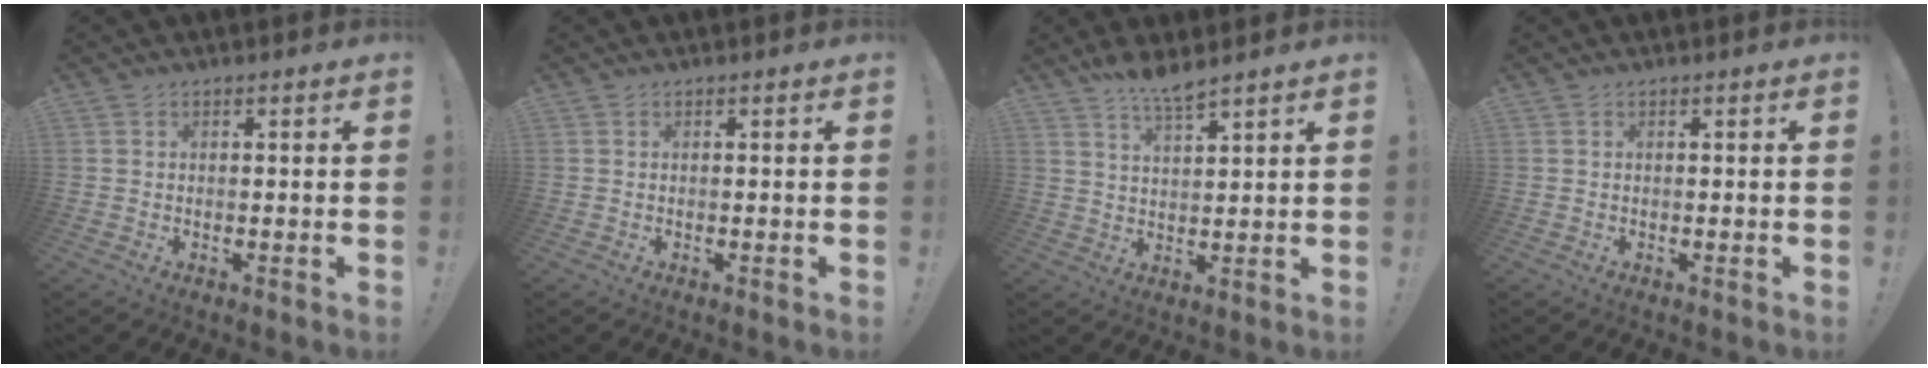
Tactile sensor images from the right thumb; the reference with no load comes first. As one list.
[{"total": 0.0}, {"total": 6.1, "force": [5.3, 0.4, 3.0], "torque": [-0.054, -0.035, 0.091]}, {"total": 0.0}]